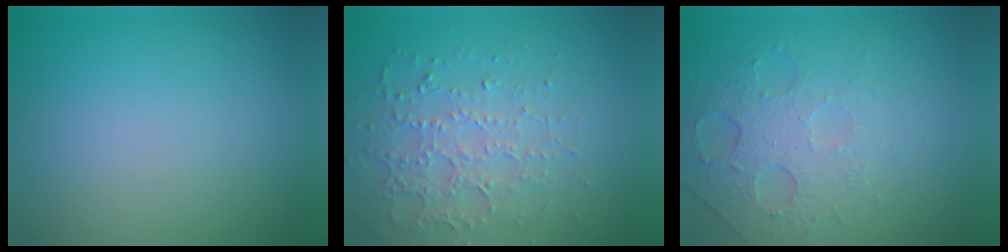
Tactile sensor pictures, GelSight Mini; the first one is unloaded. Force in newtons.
{"total": 3.5, "press": 3.4, "slide": 1.0}
{"total": 5.0, "press": 3.3, "slide": 3.8}